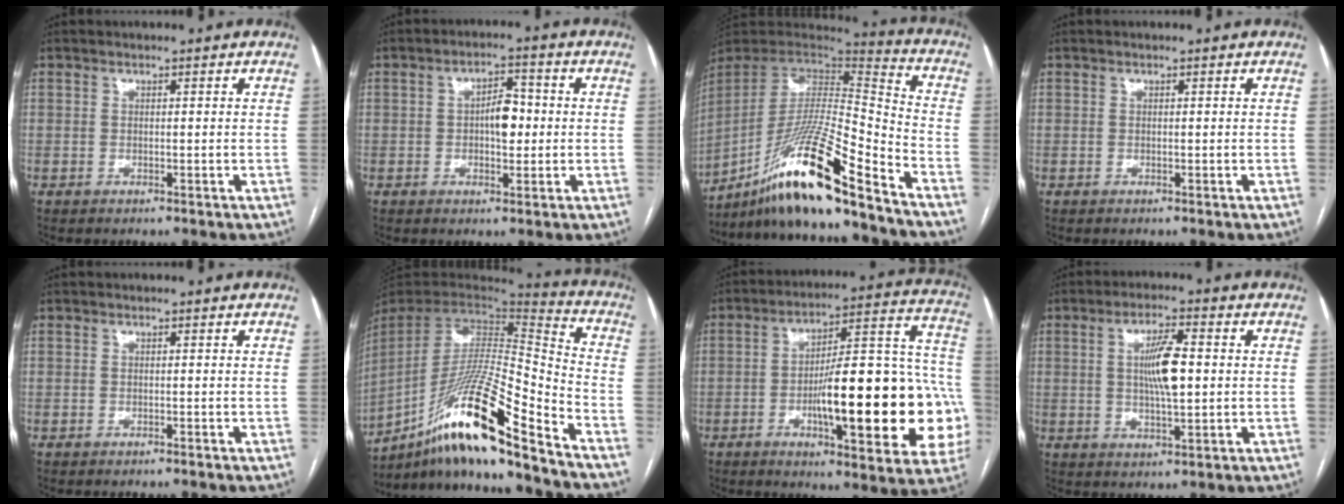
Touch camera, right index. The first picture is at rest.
{"total": 4.7, "force": [-0.1, 2.0, 4.3], "torque": [-0.069, 0.010, 0.002]}
{"total": 20.8, "force": [-15.4, 0.2, 14.0], "torque": [-0.290, -0.009, -0.284]}
{"total": 0.0}
{"total": 0.6, "force": [-0.5, -0.3, 0.0], "torque": [-0.003, 0.000, -0.010]}
{"total": 22.6, "force": [-16.0, 0.2, 16.0], "torque": [-0.312, -0.013, -0.293]}
{"total": 25.6, "force": [-5.7, 5.4, 24.3], "torque": [-0.266, 0.027, -0.068]}
{"total": 7.1, "force": [0.6, 1.2, 7.0], "torque": [-0.131, 0.004, 0.012]}